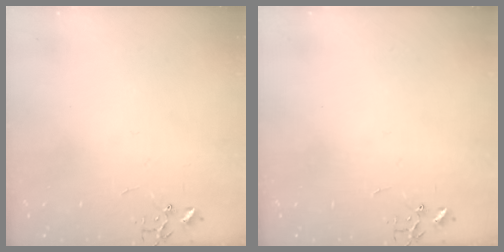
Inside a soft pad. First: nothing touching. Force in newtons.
{"total": 0.0}